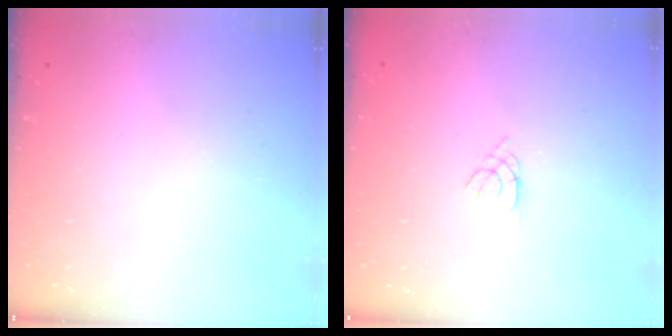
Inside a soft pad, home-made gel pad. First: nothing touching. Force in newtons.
{"total": 1.1, "press": 1.0, "slide": 0.3}